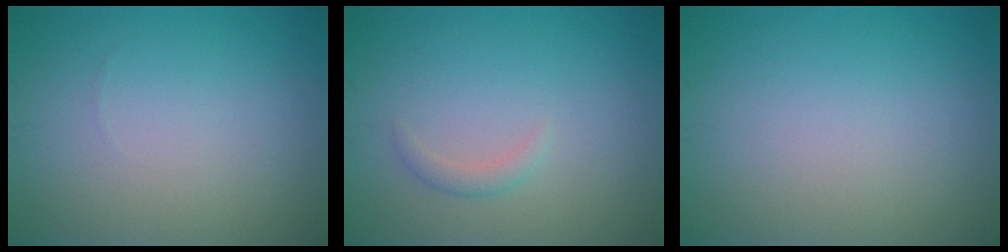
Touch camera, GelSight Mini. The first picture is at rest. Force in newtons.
{"total": 1.1, "press": 1.1, "slide": 0.0}
{"total": 0.0}